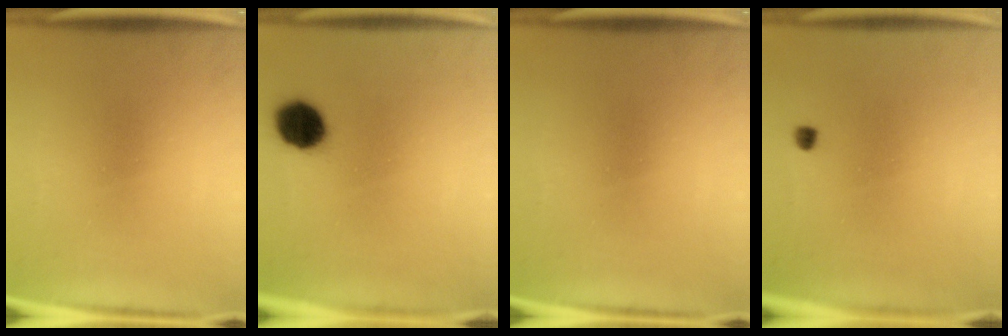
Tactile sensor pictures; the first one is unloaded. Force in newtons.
{"total": 8.6}
{"total": 0.0}
{"total": 1.0}